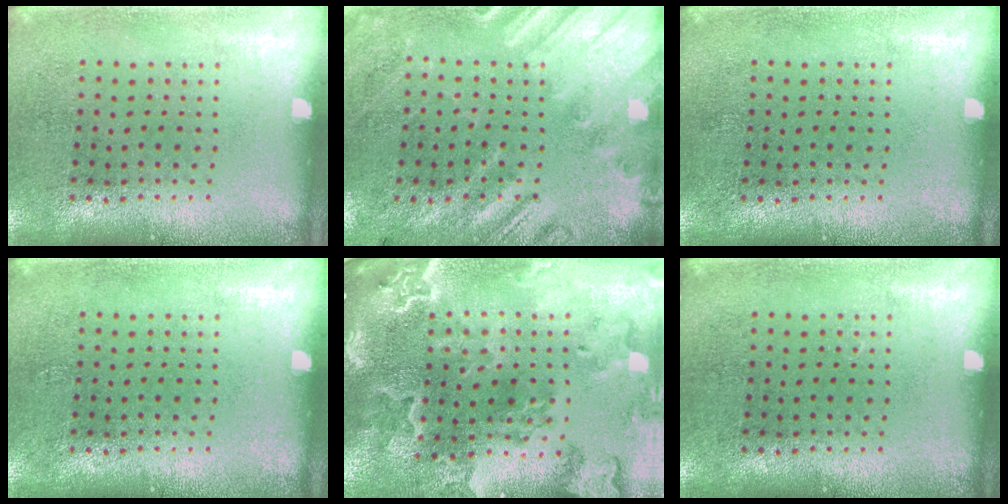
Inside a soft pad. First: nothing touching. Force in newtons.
{"total": 2.5, "press": 1.8, "slide": 1.8}
{"total": 0.0}
{"total": 0.0}
{"total": 2.9, "press": 2.7, "slide": 1.0}
{"total": 0.0}